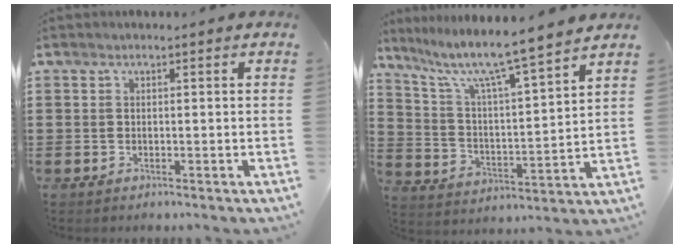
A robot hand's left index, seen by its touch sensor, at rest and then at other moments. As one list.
[{"total": 8.0, "force": [6.6, 0.2, 4.4], "torque": [-0.114, -0.049, 0.104]}]